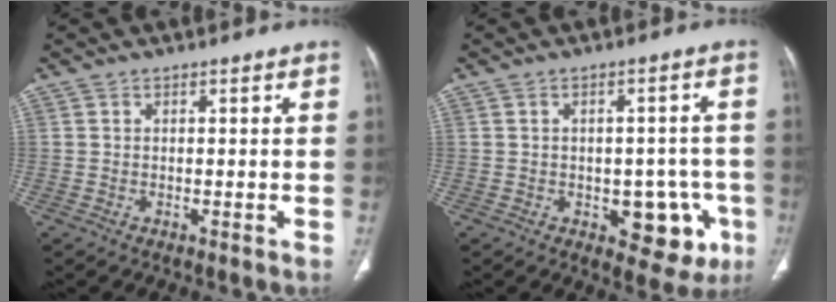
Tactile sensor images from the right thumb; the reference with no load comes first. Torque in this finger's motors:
{"motor_torque": [0.80, 0.60, 0.25, -0.42, 0.12]}